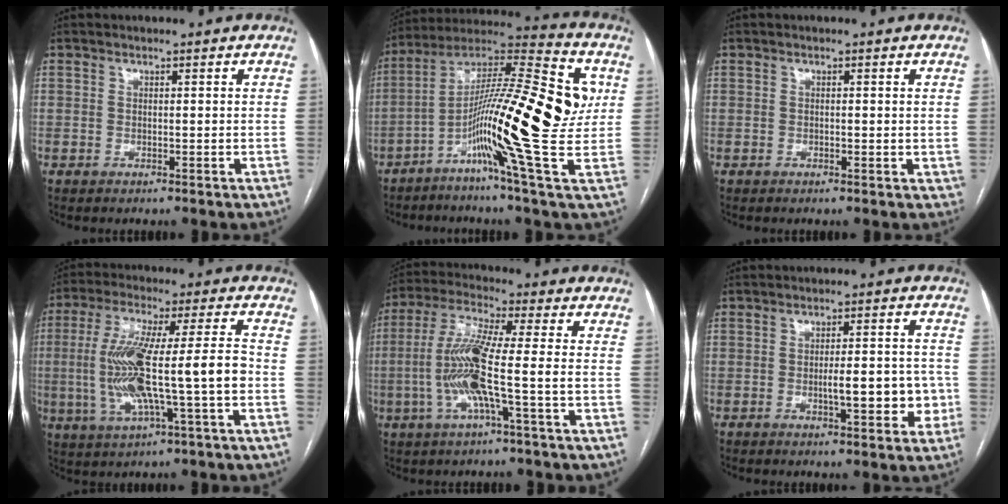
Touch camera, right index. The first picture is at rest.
{"total": 23.7, "force": [-0.9, 2.2, 23.6], "torque": [-0.382, 0.018, -0.032]}
{"total": 1.2, "force": [0.1, 0.7, 1.0], "torque": [-0.011, 0.001, -0.002]}
{"total": 15.3, "force": [-2.1, 1.3, 15.1], "torque": [-0.293, 0.012, -0.035]}
{"total": 11.2, "force": [-2.1, -0.1, 11.0], "torque": [-0.230, 0.004, -0.049]}
{"total": 7.3, "force": [-1.7, 2.1, 6.8], "torque": [-0.096, 0.011, -0.020]}